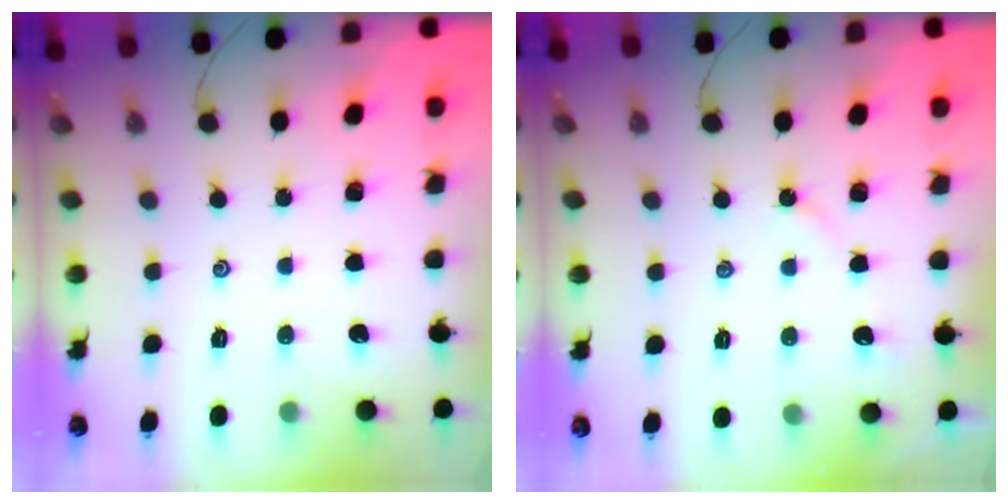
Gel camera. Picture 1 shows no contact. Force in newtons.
{"total": 2.7, "press": 2.7, "slide": 0.5}